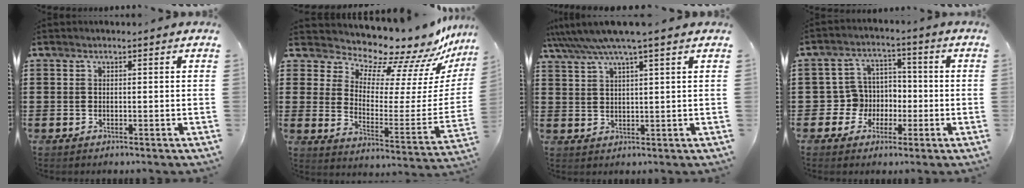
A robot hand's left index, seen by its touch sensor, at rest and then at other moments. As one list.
[{"total": 9.8, "force": [9.1, 2.3, 2.6], "torque": [-0.067, -0.096, 0.152]}, {"total": 5.2, "force": [3.9, -0.2, 3.5], "torque": [-0.079, -0.011, 0.066]}, {"total": 6.0, "force": [-0.8, 5.8, 1.1], "torque": [-0.053, 0.006, -0.016]}]